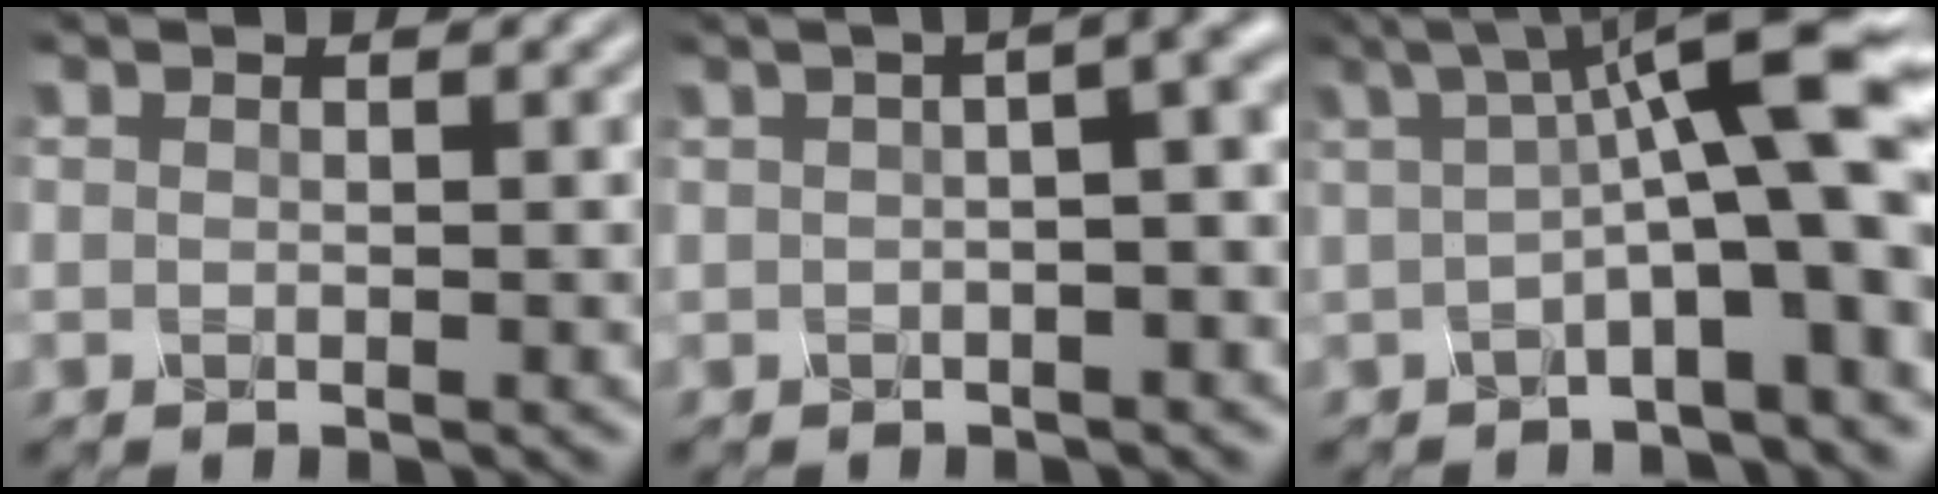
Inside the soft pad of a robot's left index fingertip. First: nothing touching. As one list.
[{"total": 8.6, "force": [1.8, 3.8, 7.6], "torque": [-0.062, 0.039, -0.005]}, {"total": 10.4, "force": [1.4, 2.4, 10.0], "torque": [-0.138, 0.027, 0.012]}]